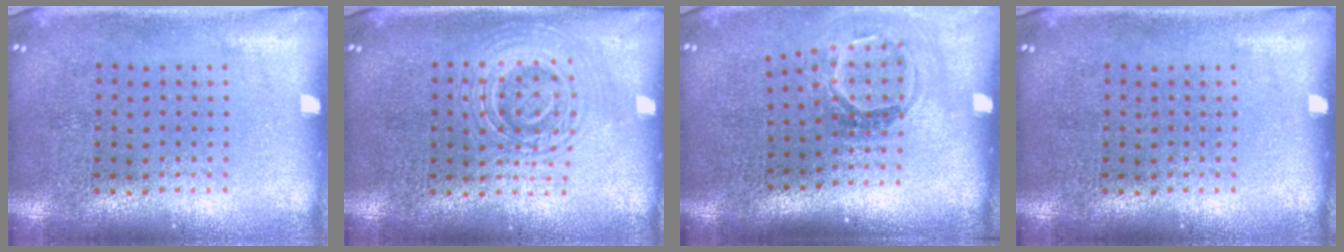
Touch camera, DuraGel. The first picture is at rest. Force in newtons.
{"total": 1.8, "press": 1.8, "slide": 0.4}
{"total": 1.8, "press": 1.2, "slide": 1.3}
{"total": 0.0}